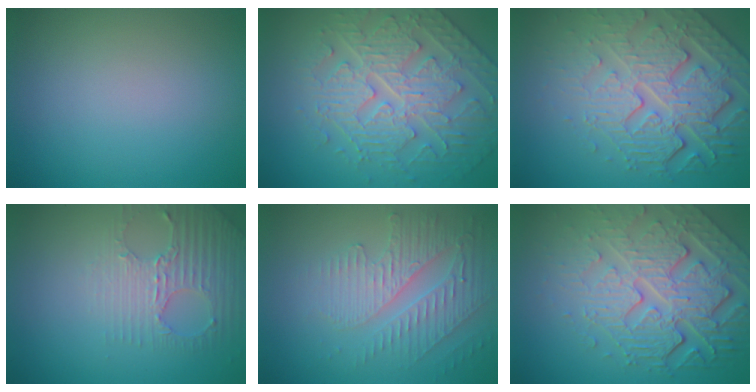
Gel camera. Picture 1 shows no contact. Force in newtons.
{"total": 5.0, "press": 4.9, "slide": 0.8}
{"total": 6.6, "press": 5.4, "slide": 3.9}
{"total": 2.9, "press": 2.7, "slide": 1.1}
{"total": 4.0, "press": 3.4, "slide": 2.0}
{"total": 8.0, "press": 5.7, "slide": 5.7}